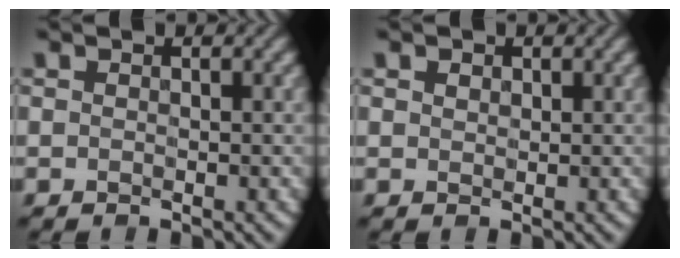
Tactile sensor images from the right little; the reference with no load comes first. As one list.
[{"total": 0.8, "force": [0.4, 0.7, 0.3], "torque": [-0.010, 0.002, 0.011]}]